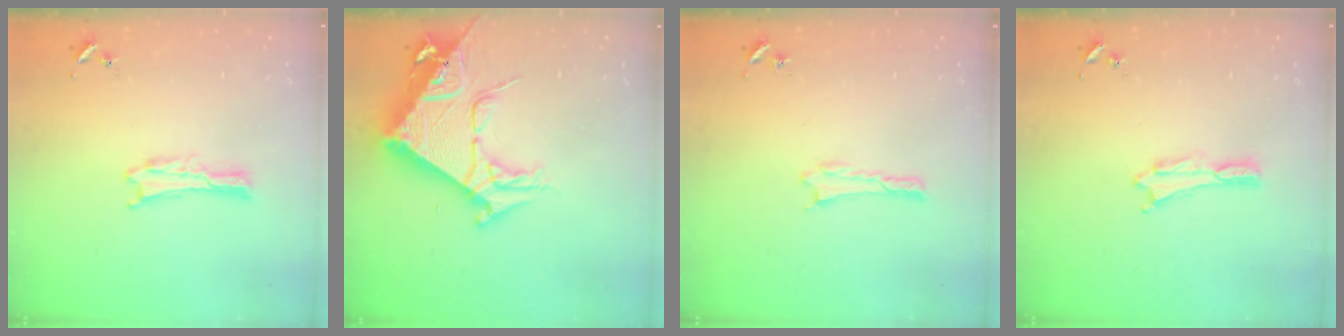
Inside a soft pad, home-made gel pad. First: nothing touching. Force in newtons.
{"total": 11.2, "press": 11.1, "slide": 1.1}
{"total": 0.0}
{"total": 0.0}